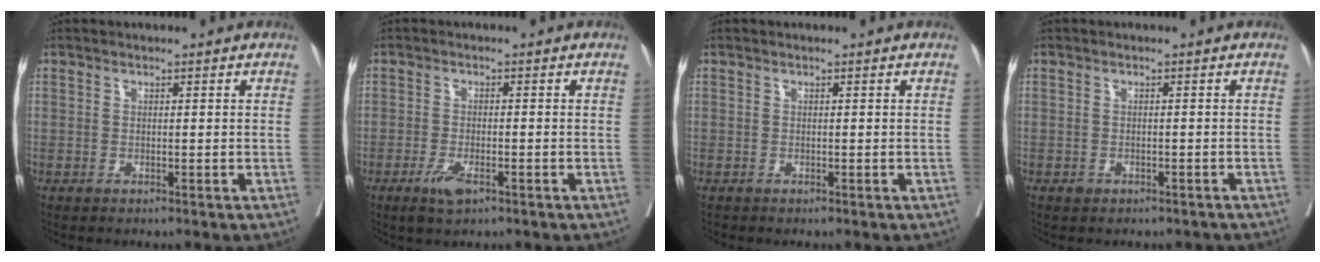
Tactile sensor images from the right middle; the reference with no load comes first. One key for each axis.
{"total": 3.5, "fx": -1.9, "fy": 1.0, "fz": 2.7, "tx": -0.054, "ty": -0.003, "tz": -0.033}
{"total": 0.0}
{"total": 1.8, "fx": -1.4, "fy": 1.1, "fz": 0.5, "tx": -0.003, "ty": 0.003, "tz": -0.016}